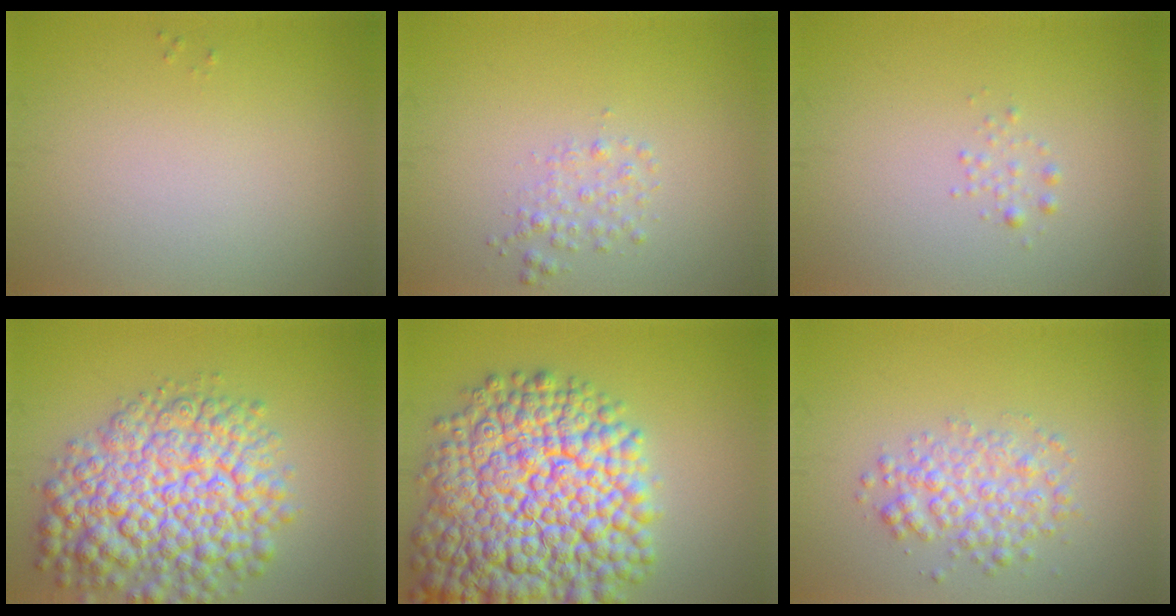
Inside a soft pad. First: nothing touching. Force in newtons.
{"total": 1.5, "press": 1.5, "slide": 0.1}
{"total": 0.8, "press": 0.8, "slide": 0.0}
{"total": 10.4, "press": 10.4, "slide": 0.4}
{"total": 16.8, "press": 16.8, "slide": 0.7}
{"total": 3.3, "press": 3.3, "slide": 0.1}